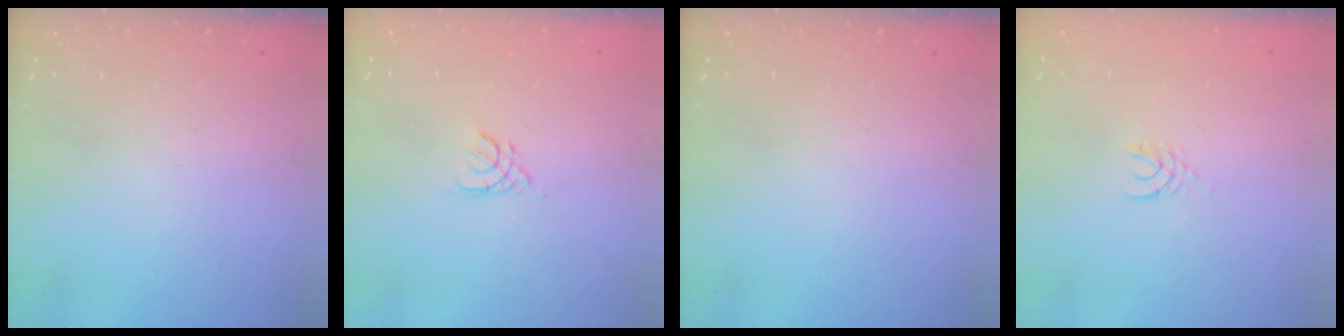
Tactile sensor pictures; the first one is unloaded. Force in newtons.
{"total": 2.5, "press": 2.5, "slide": 0.6}
{"total": 0.0}
{"total": 2.5, "press": 2.5, "slide": 0.4}